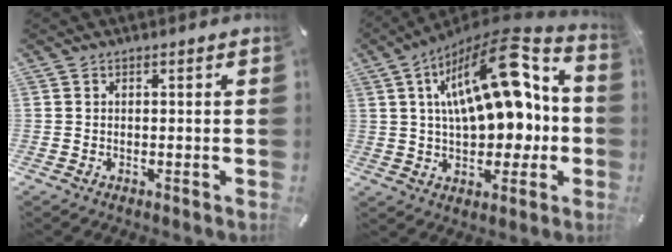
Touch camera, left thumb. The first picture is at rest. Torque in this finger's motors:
{"motor_torque": [1.64, 3.08, 2.77, 0.00, 0.36]}